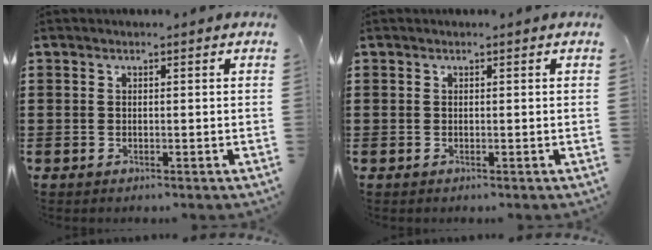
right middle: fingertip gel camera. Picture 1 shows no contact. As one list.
[{"total": 0.0}]